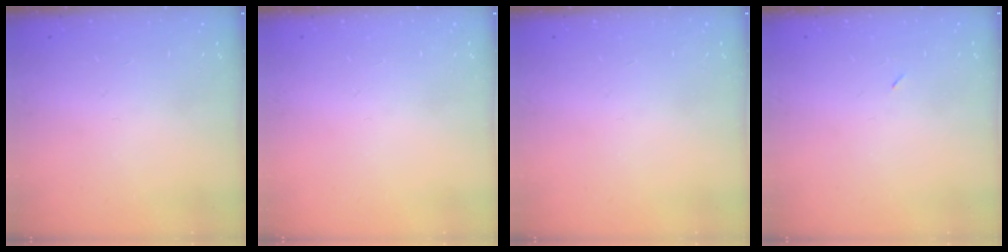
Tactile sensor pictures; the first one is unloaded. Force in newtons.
{"total": 0.0}
{"total": 0.0}
{"total": 2.2, "press": 1.8, "slide": 1.2}